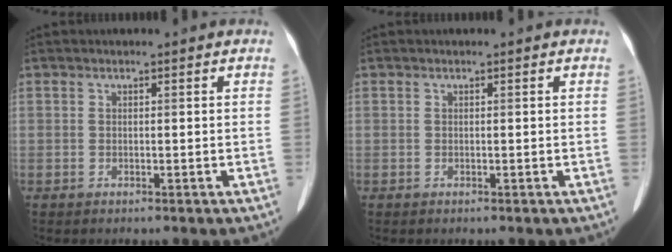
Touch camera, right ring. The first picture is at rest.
{"total": 0.0}